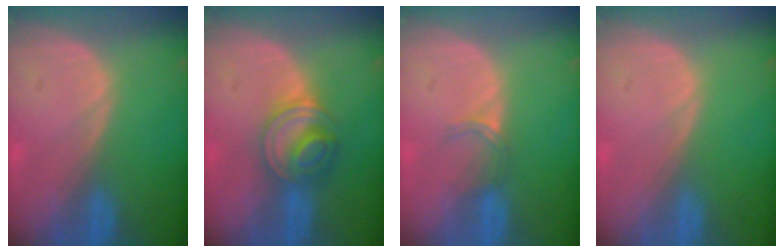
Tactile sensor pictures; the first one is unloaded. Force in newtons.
{"total": 6.0, "press": 6.0, "slide": 0.5}
{"total": 2.2, "press": 1.7, "slide": 1.3}
{"total": 0.0}